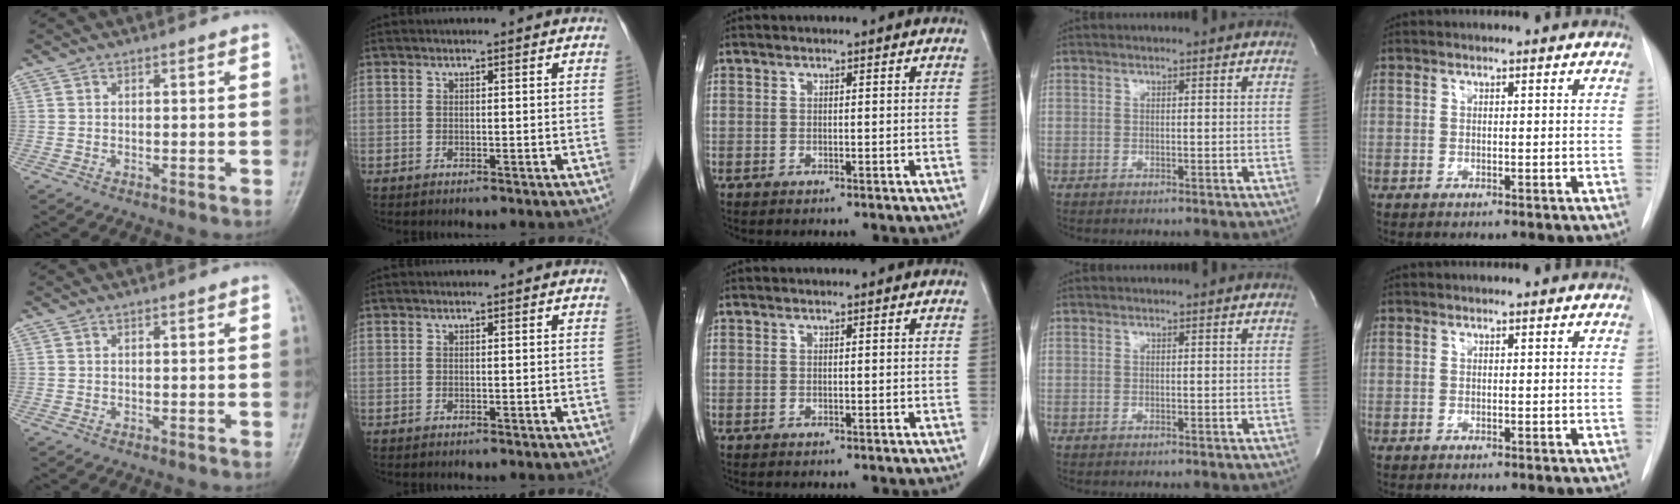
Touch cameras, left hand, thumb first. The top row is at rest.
{}